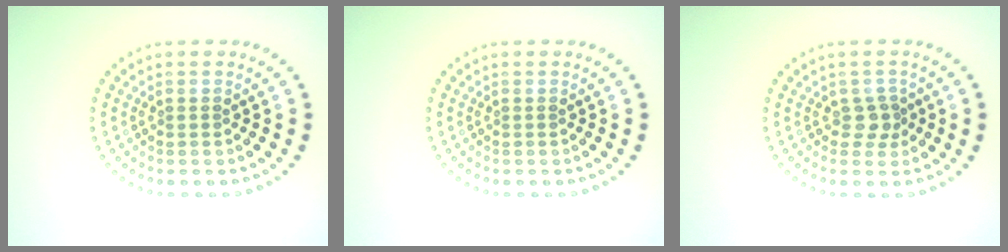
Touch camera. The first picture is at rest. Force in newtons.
{"total": 0.0}
{"total": 1.7, "press": 1.4, "slide": 1.0}